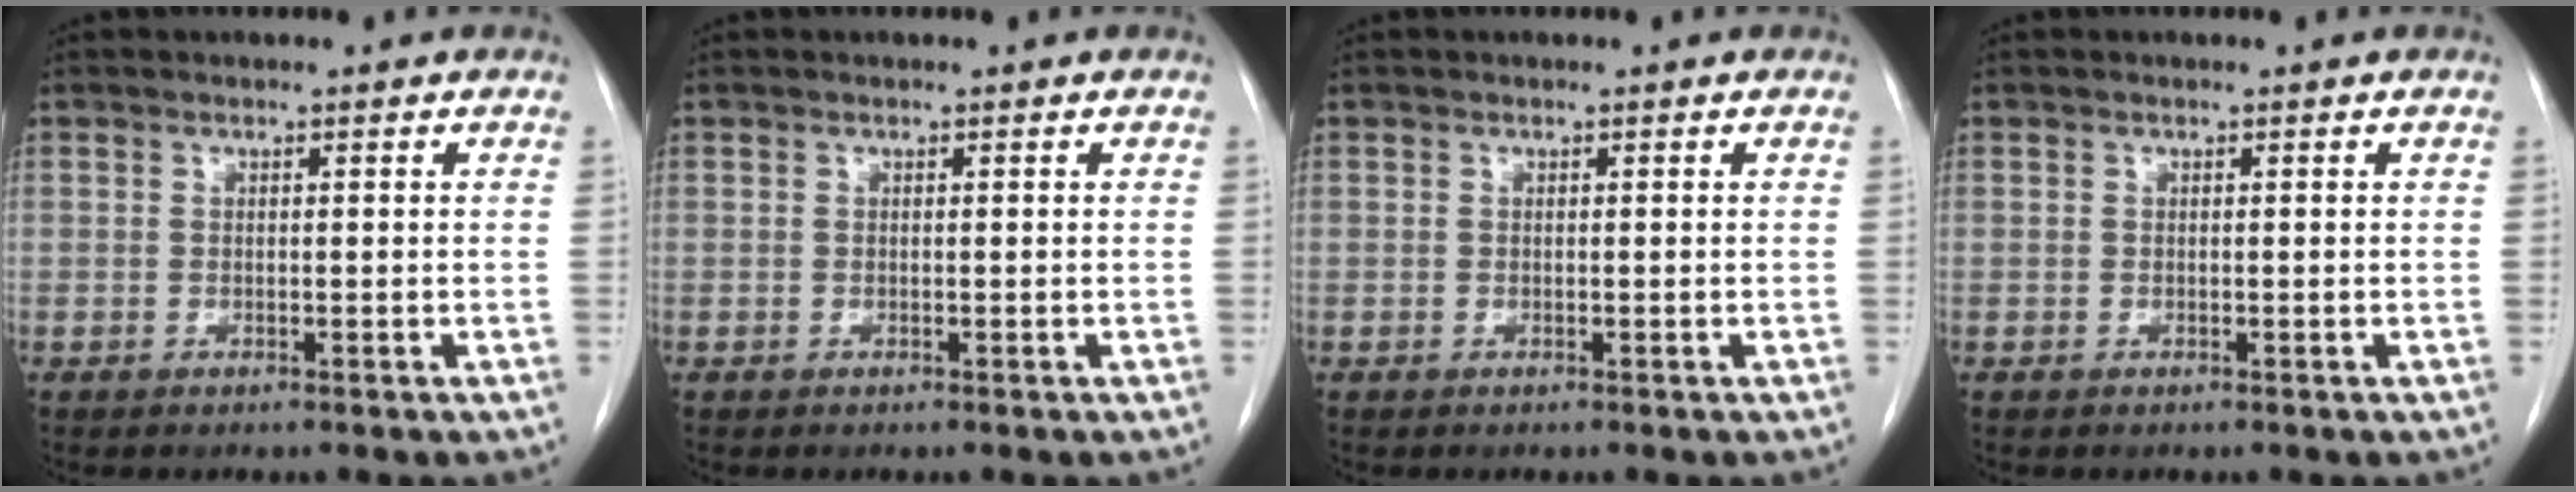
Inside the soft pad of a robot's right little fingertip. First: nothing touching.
{"total": 0.0}
{"total": 0.0}
{"total": 0.0}